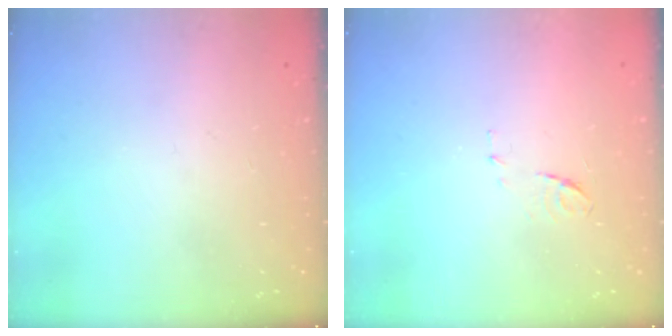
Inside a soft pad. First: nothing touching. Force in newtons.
{"total": 6.2, "press": 6.2, "slide": 0.5}